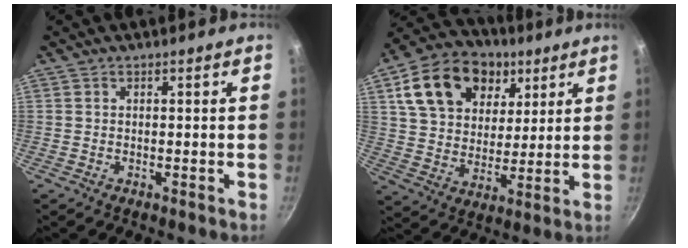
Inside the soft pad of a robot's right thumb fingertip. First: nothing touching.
{"total": 20.0, "force": [8.5, 14.2, 11.3], "torque": [-0.177, -0.005, 0.142]}